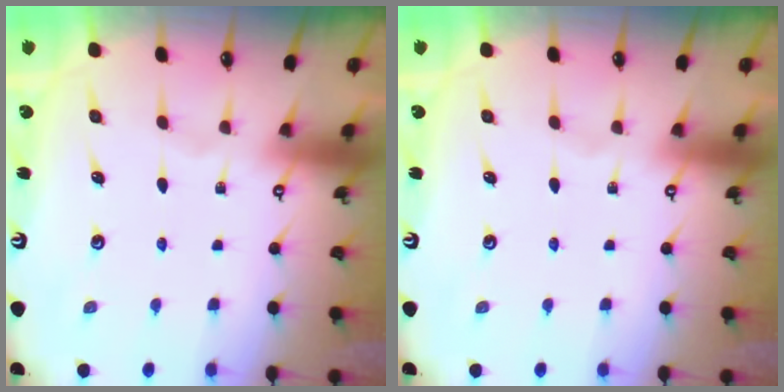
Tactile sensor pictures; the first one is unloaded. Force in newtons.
{"total": 0.0}